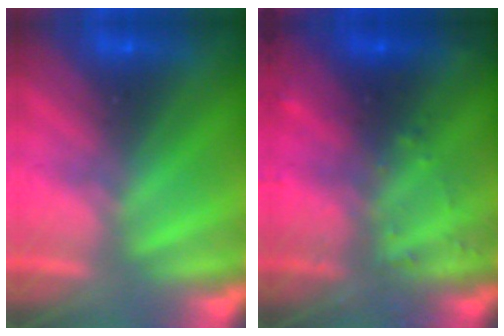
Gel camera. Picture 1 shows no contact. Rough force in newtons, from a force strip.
{"total": 2.9}